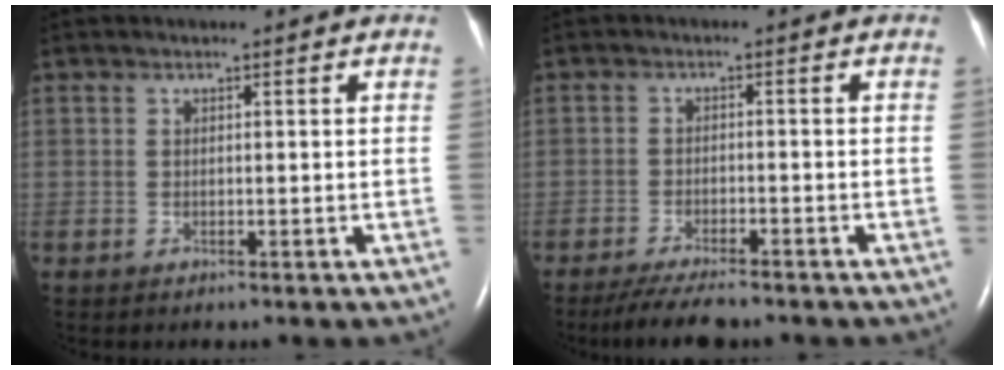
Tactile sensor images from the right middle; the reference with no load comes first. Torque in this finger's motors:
{"motor_torque": [0.06, 0.03, 0.04, 0.02]}